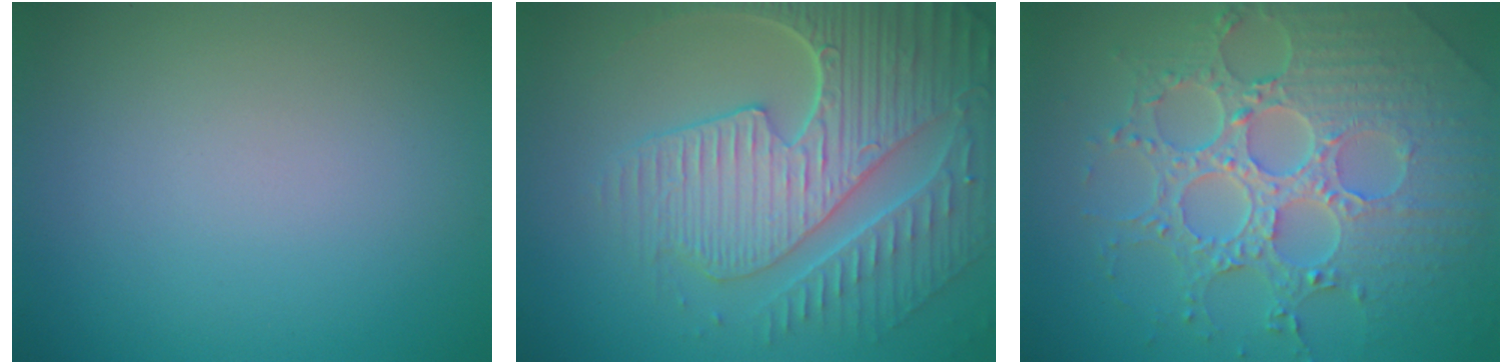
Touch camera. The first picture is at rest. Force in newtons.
{"total": 8.7, "press": 6.2, "slide": 6.1}
{"total": 8.1, "press": 5.9, "slide": 5.5}